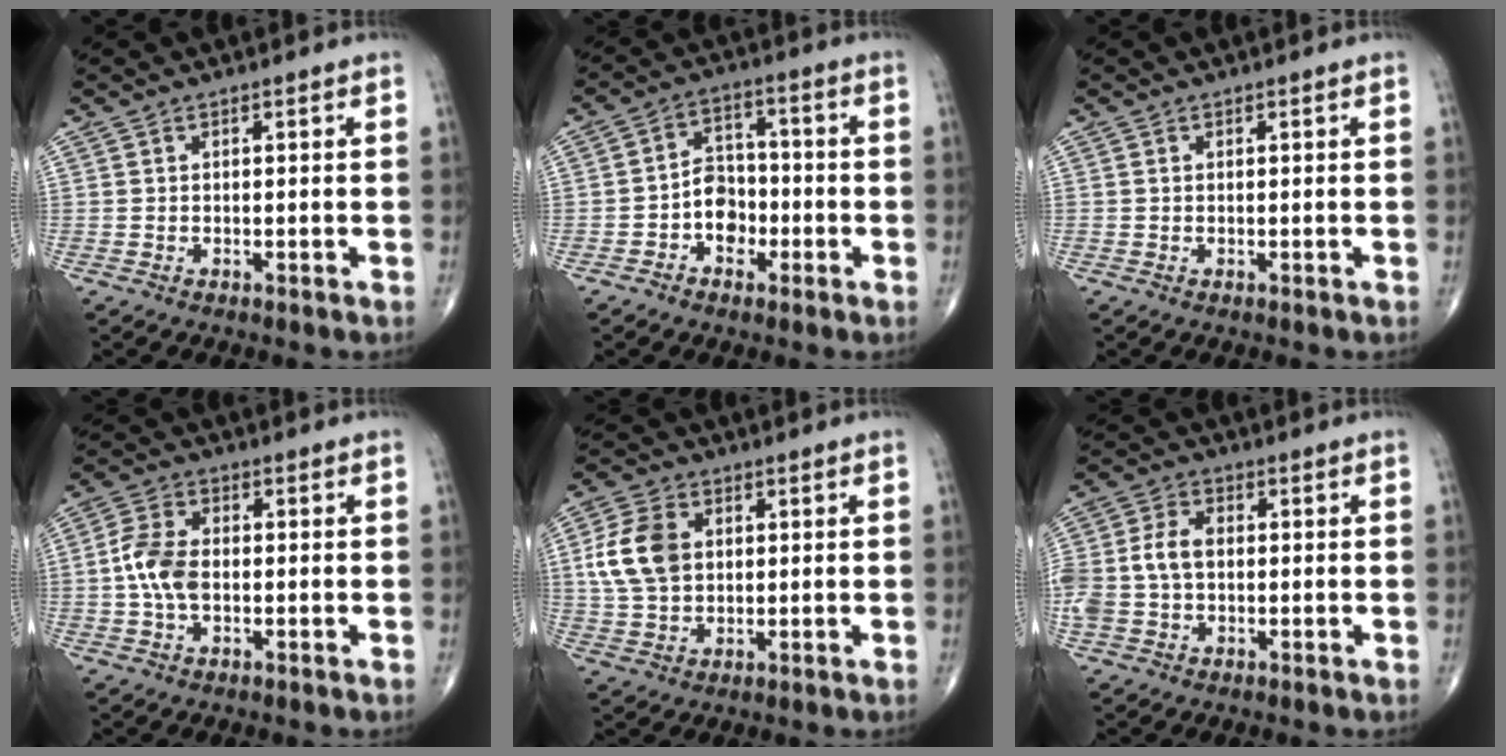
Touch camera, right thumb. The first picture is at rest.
{"total": 6.9, "force": [-2.3, 5.3, 3.7], "torque": [-0.026, 0.030, -0.049]}
{"total": 0.0}
{"total": 7.0, "force": [-0.6, 4.3, 5.6], "torque": [-0.120, 0.013, -0.017]}
{"total": 10.2, "force": [1.8, 7.3, 7.0], "torque": [-0.130, 0.003, 0.036]}
{"total": 8.0, "force": [-0.2, 5.5, 5.8], "torque": [-0.131, 0.024, -0.003]}